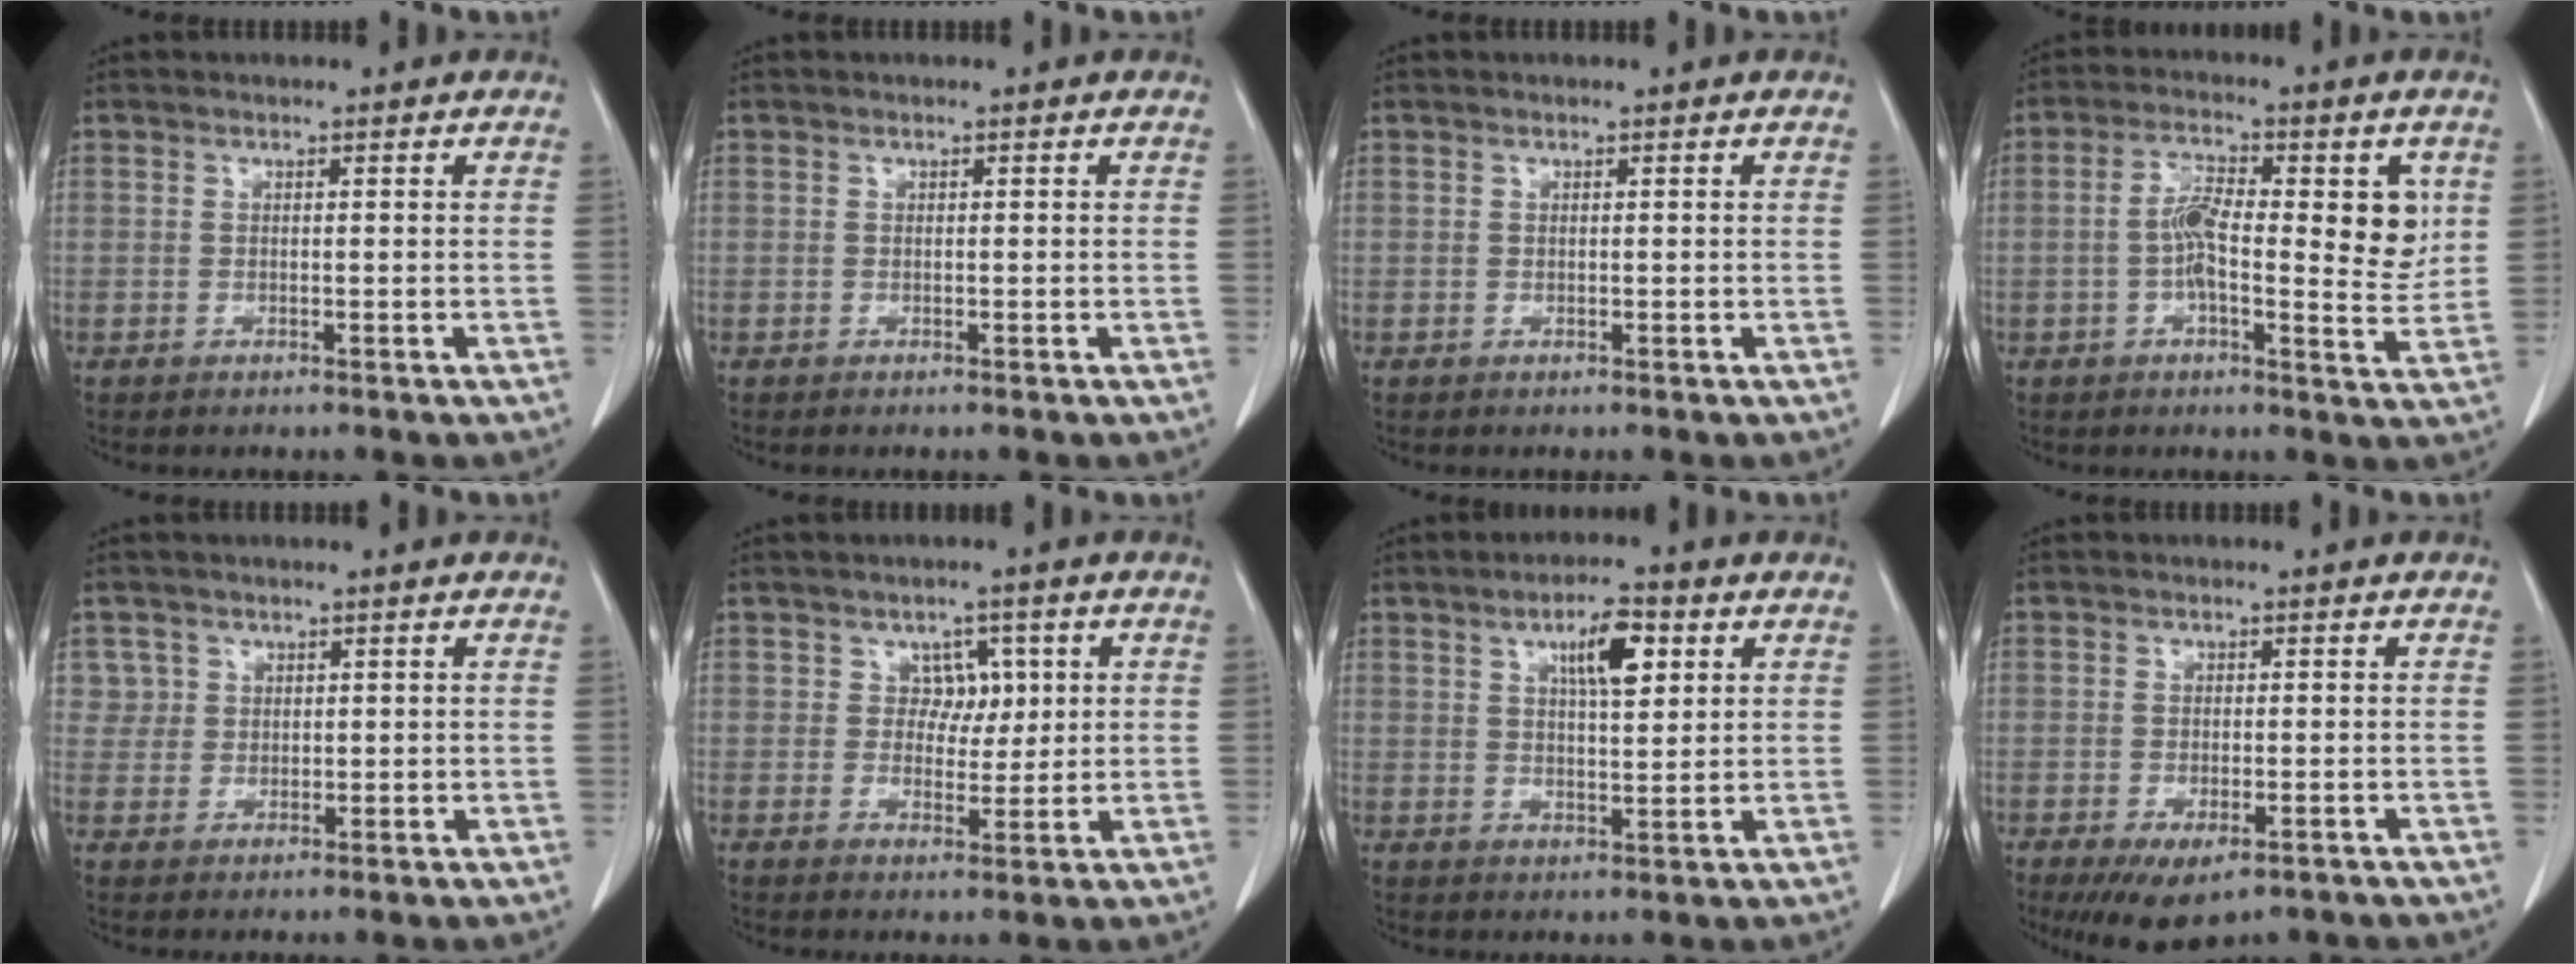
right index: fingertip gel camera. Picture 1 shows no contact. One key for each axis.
{"total": 0.0}
{"total": 0.0}
{"total": 10.8, "fx": 1.2, "fy": 3.4, "fz": 10.2, "tx": -0.160, "ty": 0.012, "tz": 0.012}
{"total": 3.0, "fx": 1.4, "fy": 2.7, "fz": -0.3, "tx": 0.024, "ty": 0.004, "tz": 0.019}
{"total": 3.7, "fx": 1.1, "fy": 2.9, "fz": 2.0, "tx": -0.016, "ty": 0.004, "tz": 0.016}
{"total": 6.7, "fx": 2.9, "fy": 1.8, "fz": 5.8, "tx": -0.098, "ty": 0.006, "tz": 0.047}
{"total": 7.0, "fx": -4.3, "fy": 2.7, "fz": 4.8, "tx": -0.075, "ty": -0.015, "tz": -0.064}